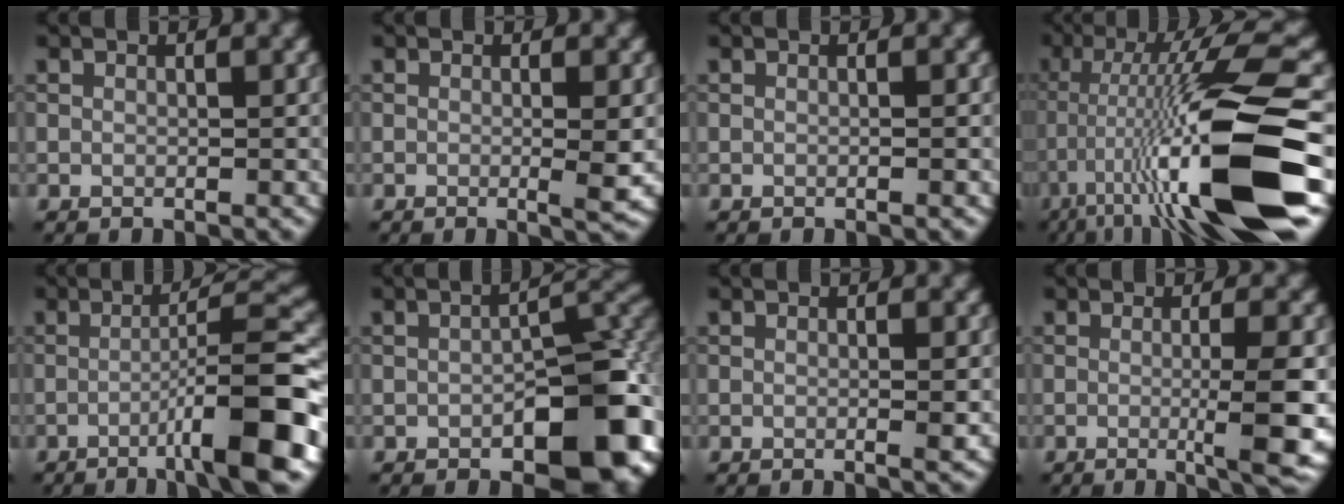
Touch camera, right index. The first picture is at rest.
{"total": 2.7, "force": [-0.2, 0.5, 2.7], "torque": [-0.035, -0.006, -0.005]}
{"total": 0.5, "force": [-0.1, 0.1, 0.5], "torque": [-0.004, 0.000, -0.004]}
{"total": 14.6, "force": [-5.1, 2.0, 13.6], "torque": [-0.227, 0.010, -0.079]}
{"total": 9.5, "force": [-3.7, 1.3, 8.7], "torque": [-0.116, 0.017, -0.064]}
{"total": 9.1, "force": [-3.8, 4.2, 7.1], "torque": [-0.074, 0.011, -0.058]}
{"total": 1.4, "force": [-0.1, 0.2, 1.4], "torque": [-0.020, -0.002, -0.004]}
{"total": 5.9, "force": [-1.0, 0.9, 5.8], "torque": [-0.082, -0.004, -0.015]}